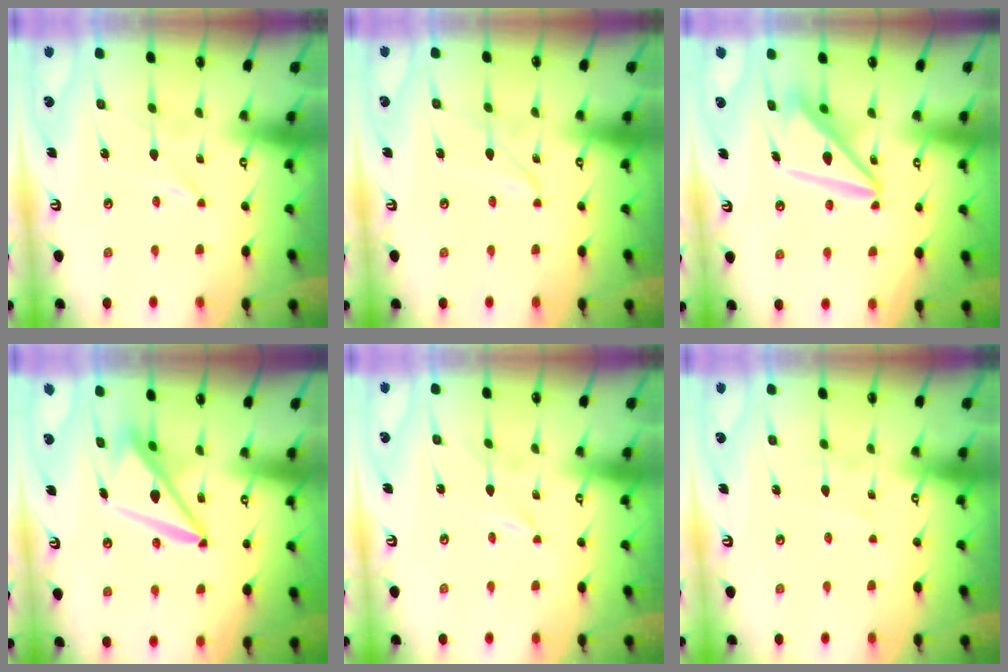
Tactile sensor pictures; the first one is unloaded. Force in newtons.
{"total": 1.9, "press": 1.8, "slide": 0.3}
{"total": 12.5, "press": 12.4, "slide": 1.3}
{"total": 10.7, "press": 10.6, "slide": 1.3}
{"total": 0.0}
{"total": 2.7, "press": 2.7, "slide": 0.3}